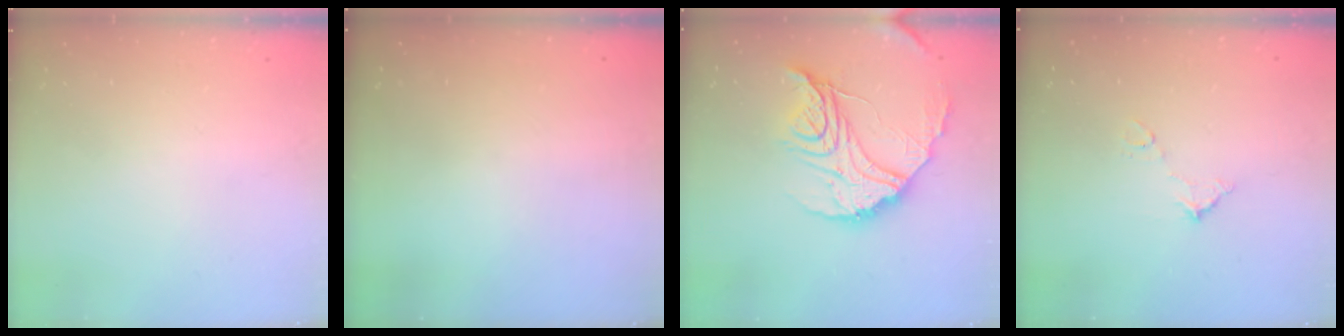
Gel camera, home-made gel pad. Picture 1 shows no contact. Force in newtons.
{"total": 2.9, "press": 2.9, "slide": 0.3}
{"total": 20.5, "press": 20.5, "slide": 2.0}
{"total": 5.9, "press": 5.9, "slide": 0.3}